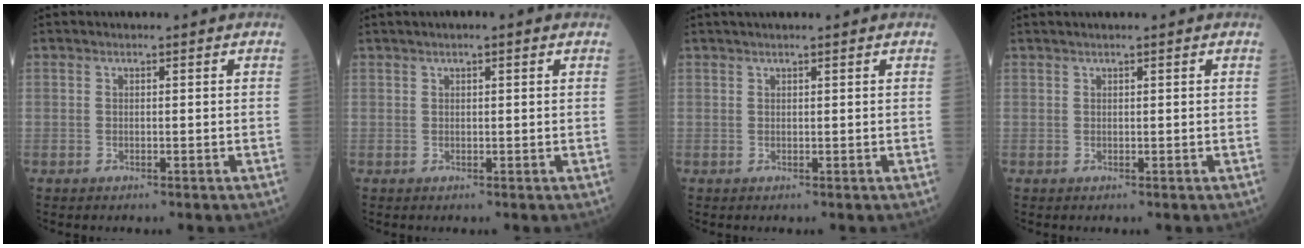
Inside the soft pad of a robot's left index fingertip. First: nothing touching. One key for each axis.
{"total": 2.1, "fx": 1.3, "fy": 0.3, "fz": 1.7, "tx": -0.033, "ty": 0.015, "tz": 0.018}
{"total": 3.4, "fx": 2.8, "fy": 0.1, "fz": 1.8, "tx": -0.019, "ty": 0.032, "tz": 0.043}
{"total": 1.5, "fx": 1.2, "fy": 0.0, "fz": 0.8, "tx": -0.012, "ty": 0.020, "tz": 0.023}